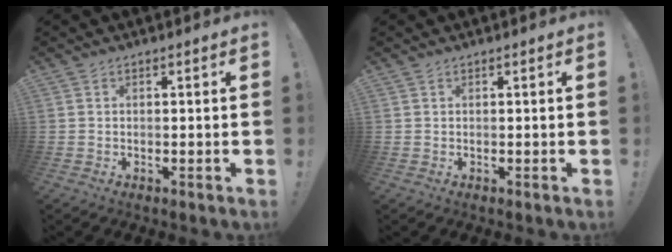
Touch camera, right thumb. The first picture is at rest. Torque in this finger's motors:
{"motor_torque": [-0.05, 0.00, -0.12, 0.09, 0.00]}